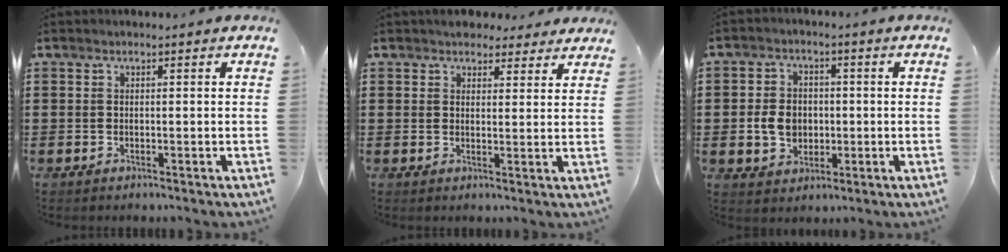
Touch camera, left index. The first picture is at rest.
{"total": 3.5, "force": [3.1, 1.4, 0.4], "torque": [-0.010, -0.002, 0.058]}
{"total": 5.8, "force": [-0.6, 4.6, 3.5], "torque": [-0.072, 0.006, -0.014]}